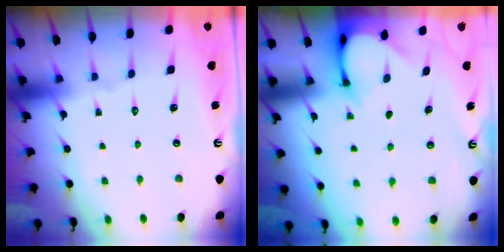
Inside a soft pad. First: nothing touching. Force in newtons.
{"total": 3.0, "press": 3.0, "slide": 0.2}